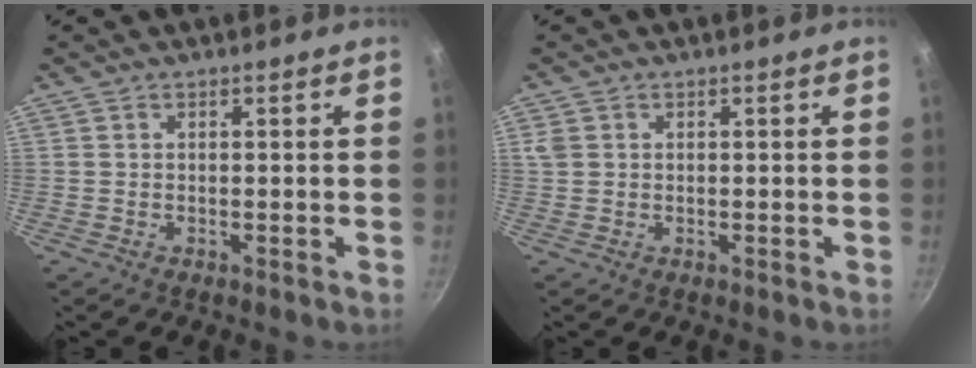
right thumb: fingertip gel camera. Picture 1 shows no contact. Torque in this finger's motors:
{"motor_torque": [-0.19, 0.56, 0.10, -0.08, 0.02]}